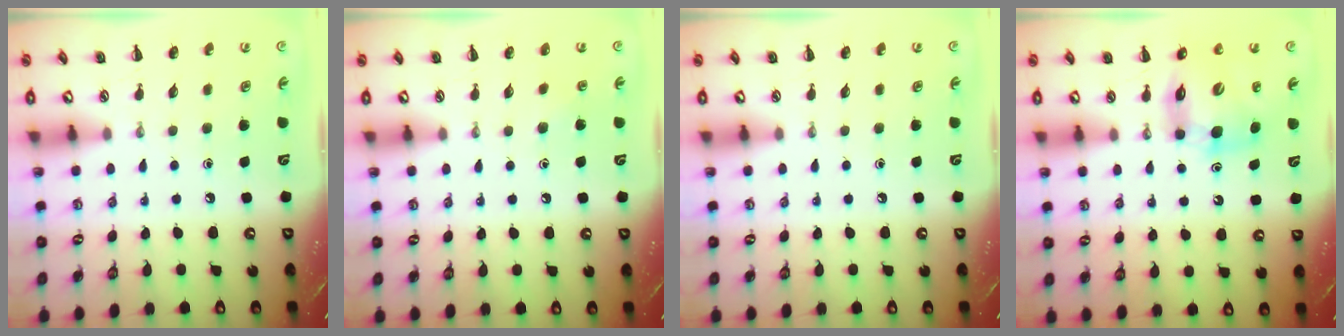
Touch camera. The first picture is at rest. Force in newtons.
{"total": 3.4, "press": 3.2, "slide": 1.2}
{"total": 0.0}
{"total": 9.3, "press": 9.0, "slide": 2.2}